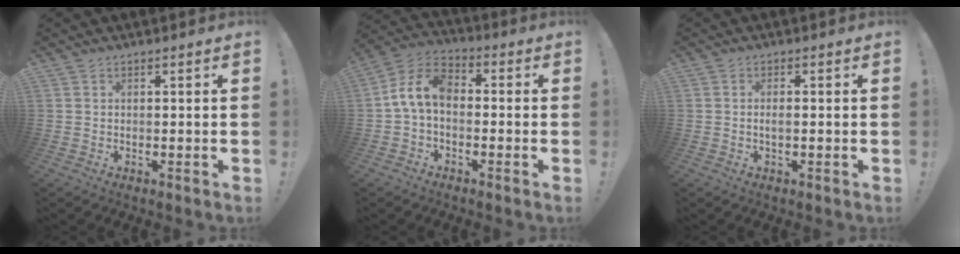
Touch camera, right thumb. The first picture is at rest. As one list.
[{"total": 9.8, "force": [-0.6, 6.3, 7.5], "torque": [-0.149, 0.019, -0.006]}, {"total": 1.7, "force": [-0.5, 0.3, 1.6], "torque": [-0.034, 0.005, -0.009]}]